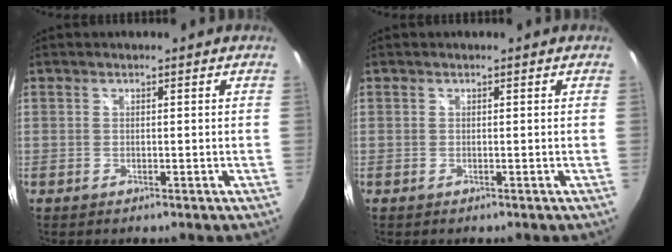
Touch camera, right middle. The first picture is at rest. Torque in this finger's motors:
{"motor_torque": [-0.36, -0.11, 0.05, 0.00]}